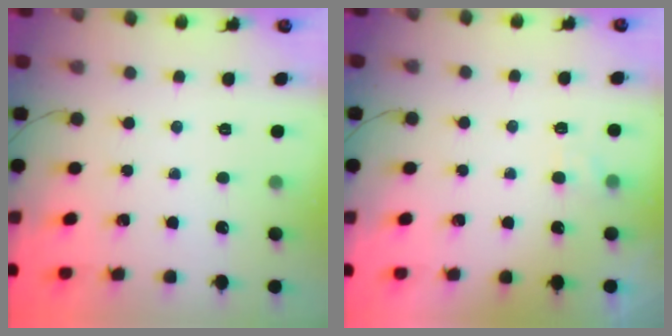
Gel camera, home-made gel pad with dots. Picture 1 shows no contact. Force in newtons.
{"total": 2.1, "press": 1.6, "slide": 1.3}